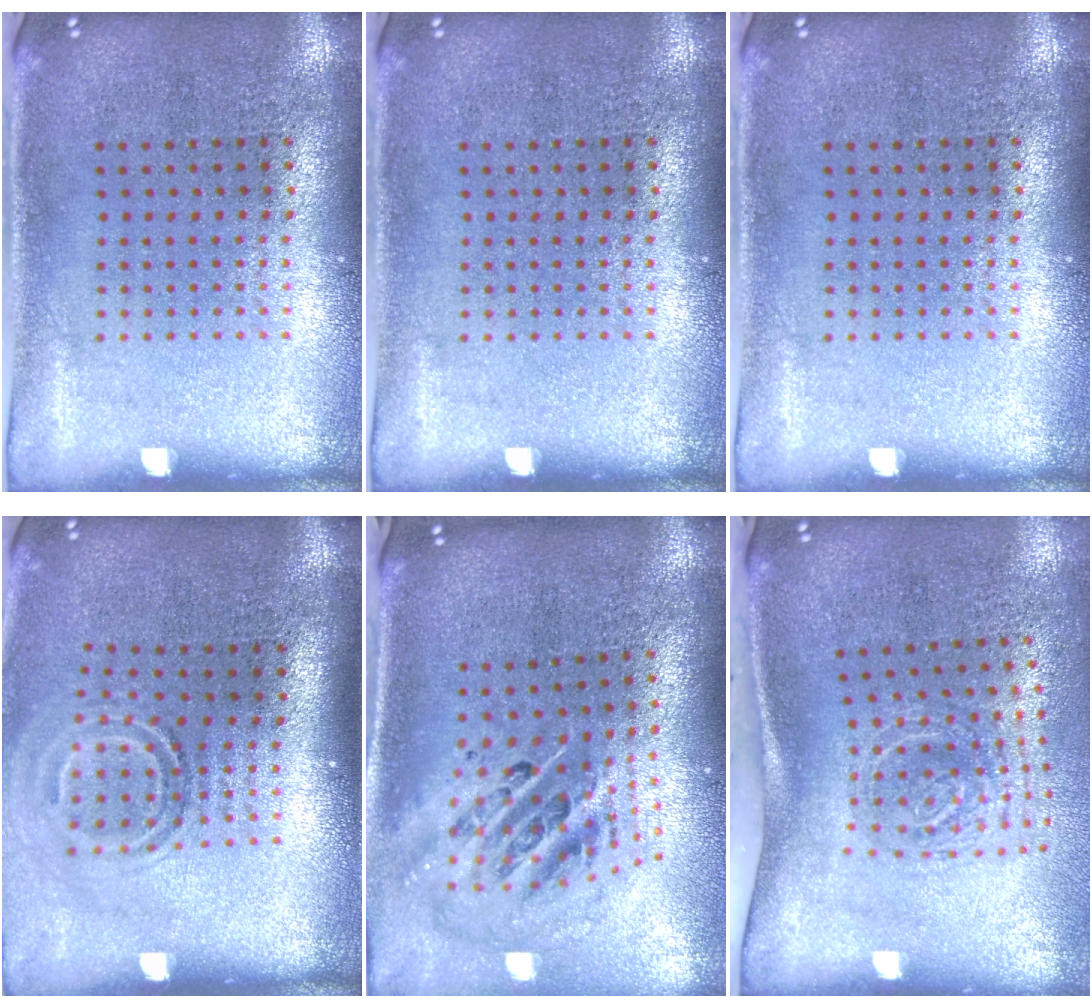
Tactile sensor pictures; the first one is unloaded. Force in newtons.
{"total": 0.0}
{"total": 0.0}
{"total": 1.8, "press": 1.1, "slide": 1.4}
{"total": 2.7, "press": 1.9, "slide": 2.0}
{"total": 1.9, "press": 1.3, "slide": 1.4}